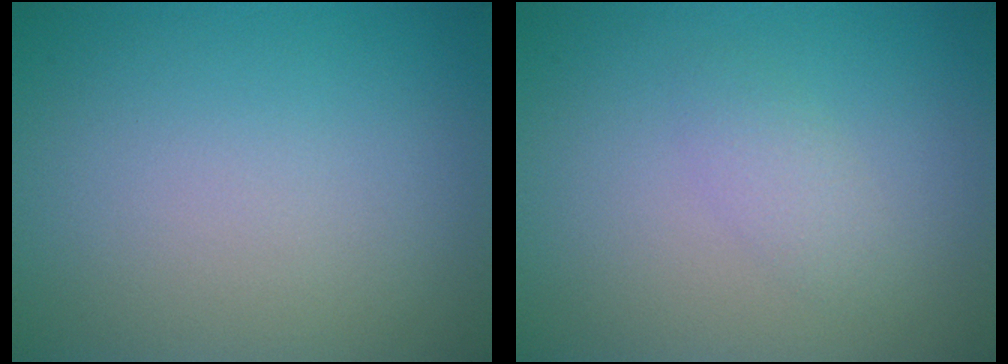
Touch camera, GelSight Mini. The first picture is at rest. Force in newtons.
{"total": 2.5, "press": 2.4, "slide": 0.3}